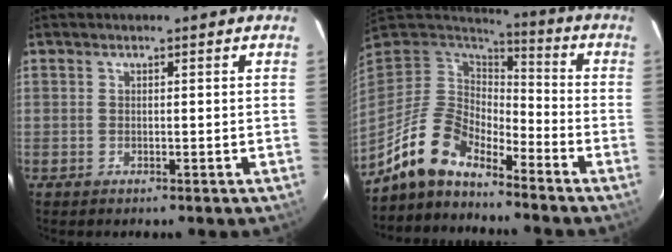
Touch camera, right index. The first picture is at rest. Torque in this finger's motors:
{"motor_torque": [1.01, -1.13, 0.12, -0.04]}